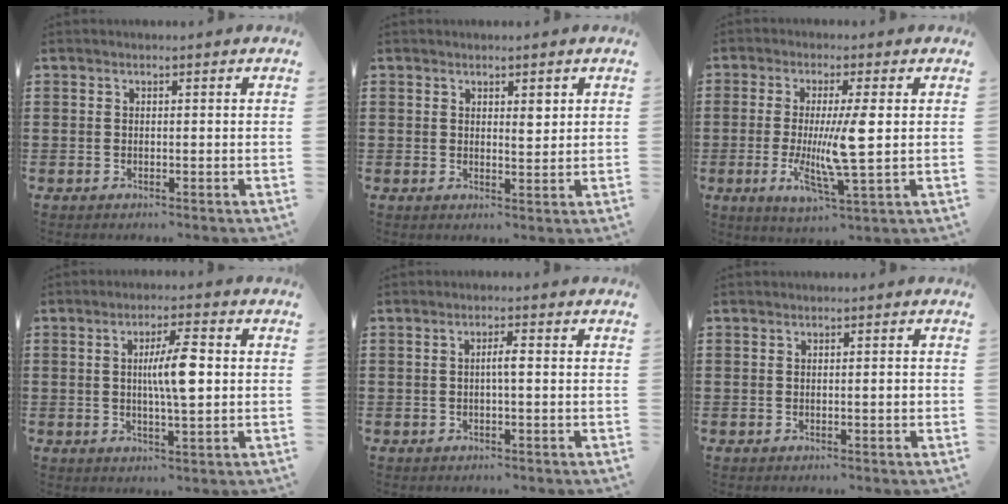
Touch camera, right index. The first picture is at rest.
{"total": 2.2, "force": [1.3, 1.1, 1.3], "torque": [-0.012, -0.002, 0.019]}
{"total": 8.6, "force": [0.1, 0.8, 8.5], "torque": [-0.167, -0.013, -0.003]}
{"total": 6.8, "force": [0.6, 1.3, 6.7], "torque": [-0.122, 0.003, 0.007]}
{"total": 2.0, "force": [-0.2, 0.2, 1.9], "torque": [-0.037, 0.001, -0.005]}
{"total": 0.9, "force": [-0.2, 0.1, 0.9], "torque": [-0.015, -0.002, -0.003]}